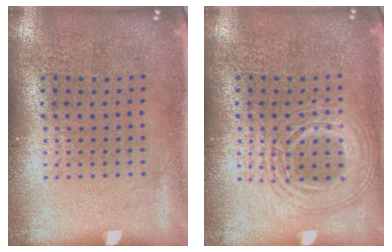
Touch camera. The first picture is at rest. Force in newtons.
{"total": 1.6, "press": 1.6, "slide": 0.2}